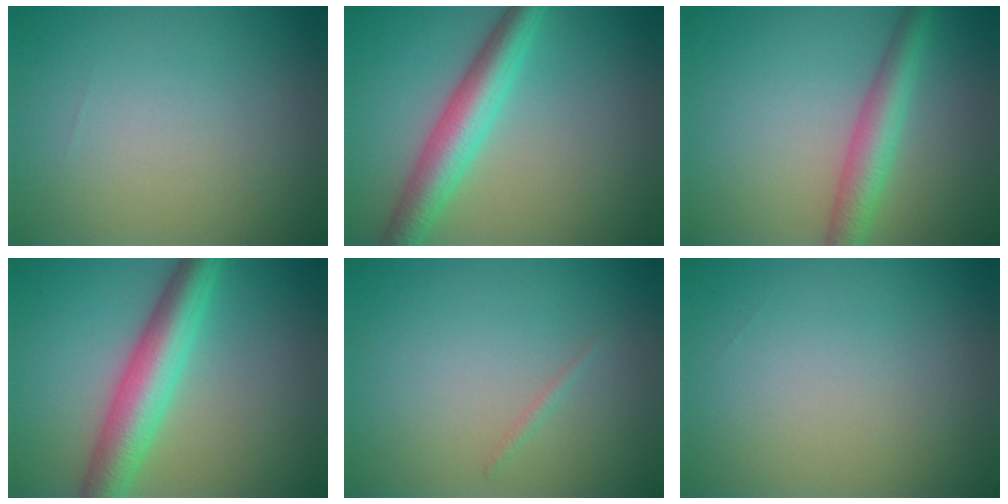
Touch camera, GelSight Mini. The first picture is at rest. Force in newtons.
{"total": 5.4, "press": 5.4, "slide": 0.1}
{"total": 3.9, "press": 3.9, "slide": 0.1}
{"total": 6.5, "press": 6.5, "slide": 0.0}
{"total": 0.5, "press": 0.5, "slide": 0.0}
{"total": 0.0}